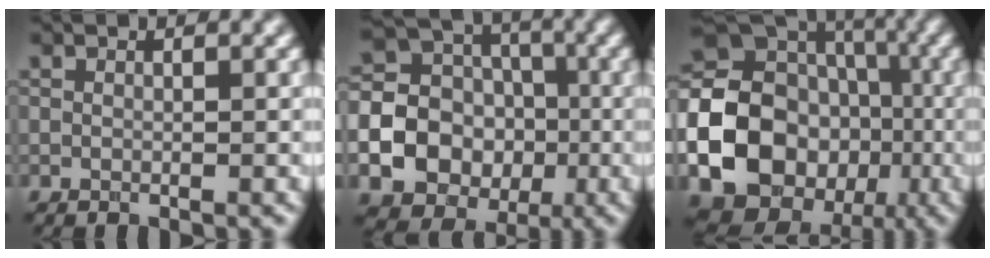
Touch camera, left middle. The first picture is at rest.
{"total": 20.9, "force": [-5.9, 19.3, 5.5], "torque": [-0.156, -0.046, -0.125]}
{"total": 26.2, "force": [-6.6, 23.6, 9.2], "torque": [-0.199, -0.022, -0.157]}